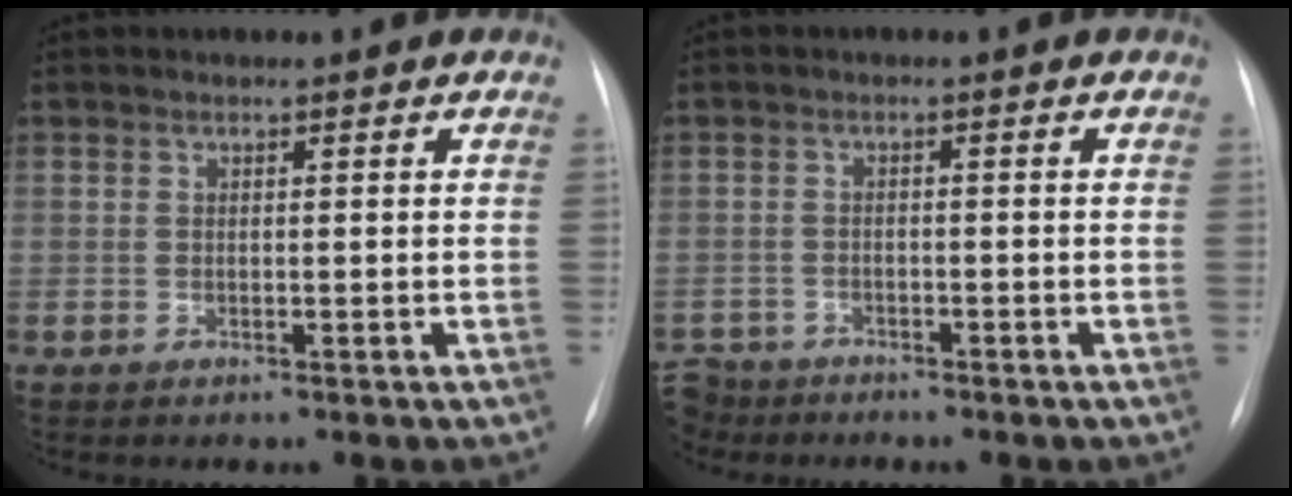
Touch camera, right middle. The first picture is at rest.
{"total": 5.1, "force": [-4.5, 2.4, 0.1], "torque": [-0.003, -0.007, -0.083]}